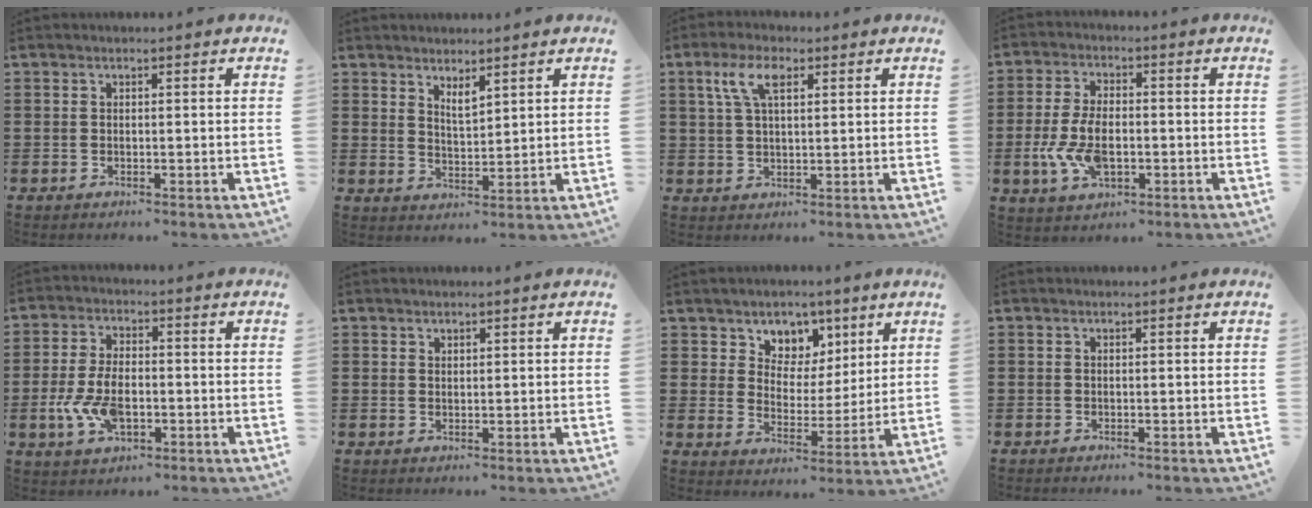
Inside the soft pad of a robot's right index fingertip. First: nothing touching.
{"total": 2.8, "force": [2.4, 0.8, 1.1], "torque": [-0.027, 0.001, 0.045]}
{"total": 5.6, "force": [2.6, 2.1, 4.5], "torque": [-0.100, 0.011, 0.043]}
{"total": 7.5, "force": [-1.6, 3.8, 6.2], "torque": [-0.140, 0.000, -0.034]}
{"total": 7.3, "force": [-1.9, 3.7, 5.9], "torque": [-0.135, -0.001, -0.038]}
{"total": 0.8, "force": [0.7, 0.4, 0.0], "torque": [-0.002, 0.001, 0.015]}
{"total": 6.3, "force": [4.2, 4.8, -0.2], "torque": [-0.034, -0.026, 0.072]}
{"total": 0.0}